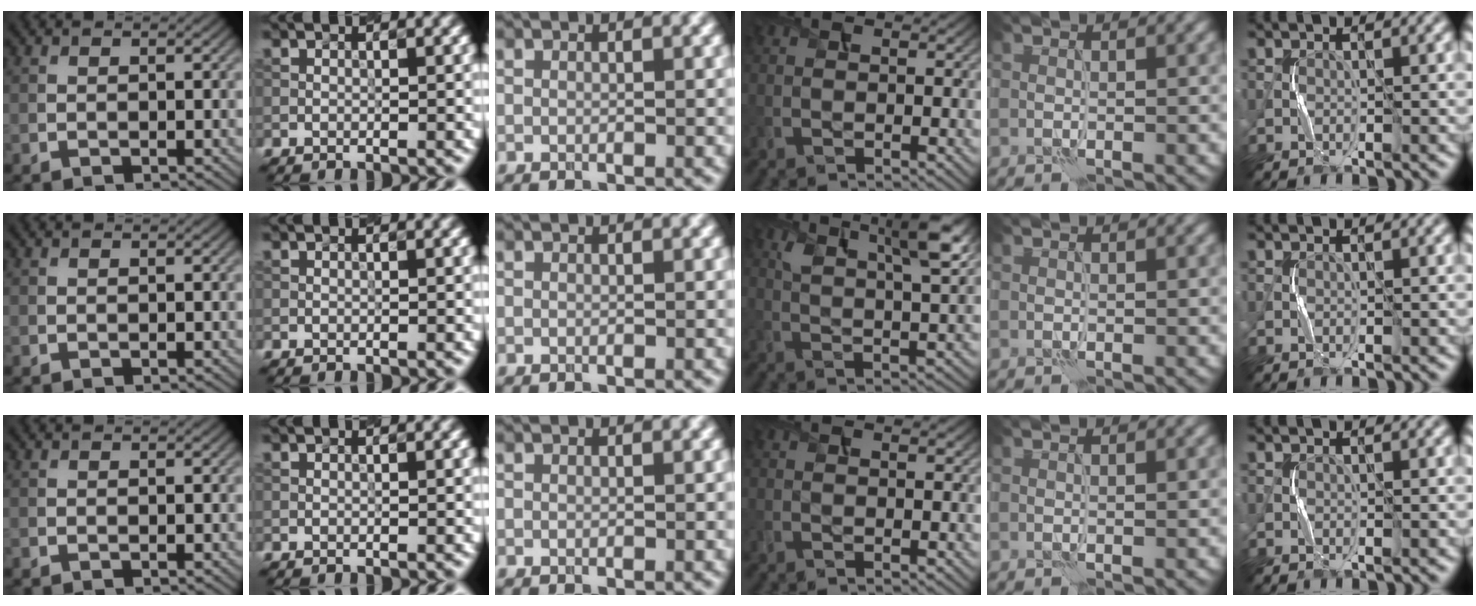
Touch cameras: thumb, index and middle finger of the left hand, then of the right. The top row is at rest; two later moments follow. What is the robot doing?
{"motion": "squeeze", "object": "stress ball aka squeeze ball"}